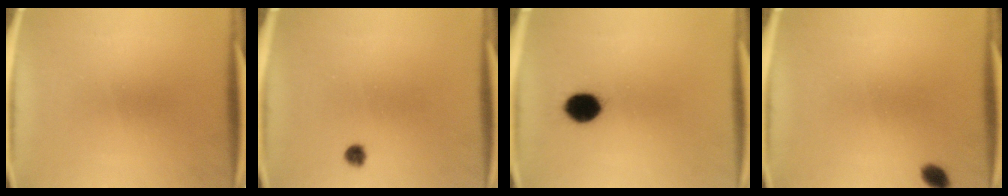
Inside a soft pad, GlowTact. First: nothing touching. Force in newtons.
{"total": 1.7}
{"total": 7.2}
{"total": 2.3}